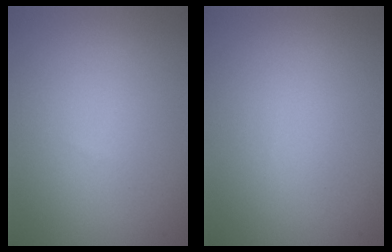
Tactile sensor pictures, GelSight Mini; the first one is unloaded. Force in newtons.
{"total": 0.0}